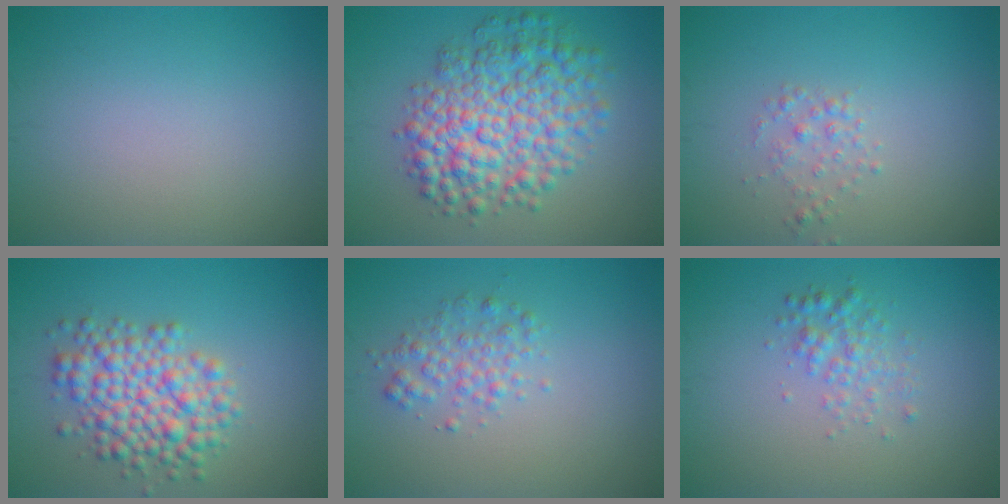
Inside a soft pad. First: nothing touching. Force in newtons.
{"total": 8.0, "press": 8.0, "slide": 0.1}
{"total": 1.3, "press": 1.3, "slide": 0.0}
{"total": 6.1, "press": 6.1, "slide": 0.2}
{"total": 2.2, "press": 2.2, "slide": 0.0}
{"total": 2.1, "press": 2.1, "slide": 0.0}